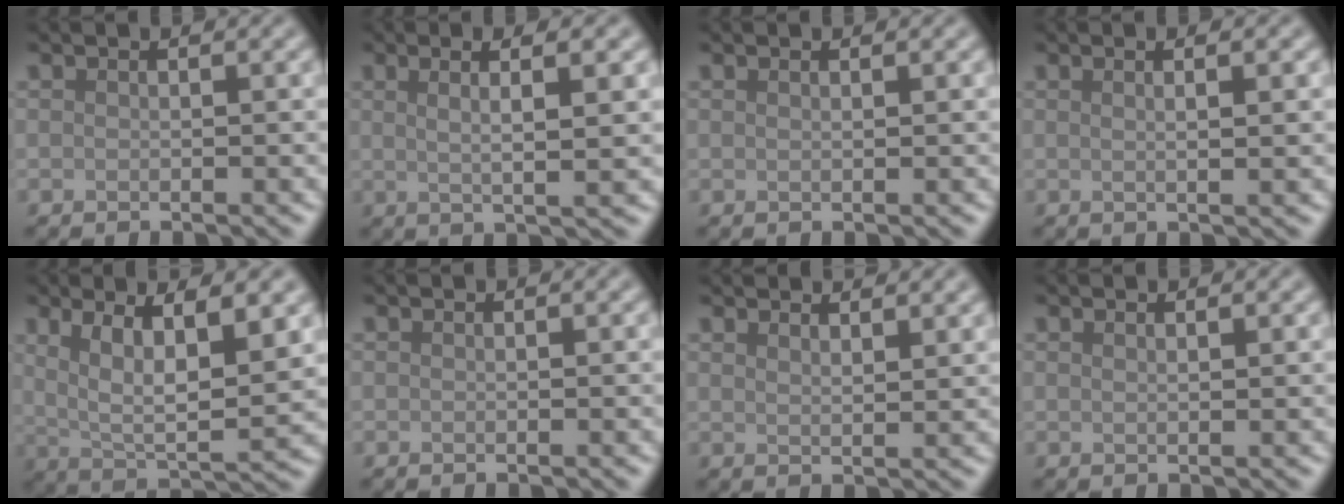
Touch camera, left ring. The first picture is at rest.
{"total": 4.8, "force": [1.7, 1.2, 4.4], "torque": [-0.063, 0.003, 0.012]}
{"total": 0.6, "force": [0.5, 0.2, 0.4], "torque": [-0.004, 0.001, 0.004]}
{"total": 3.3, "force": [1.2, 1.1, 2.8], "torque": [-0.024, 0.005, -0.003]}
{"total": 8.4, "force": [3.0, 2.7, 7.3], "torque": [-0.129, -0.007, 0.057]}
{"total": 0.0}
{"total": 3.5, "force": [3.0, 1.0, 1.5], "torque": [-0.006, 0.007, 0.030]}
{"total": 0.9, "force": [0.7, 0.3, 0.6], "torque": [-0.006, 0.001, 0.005]}